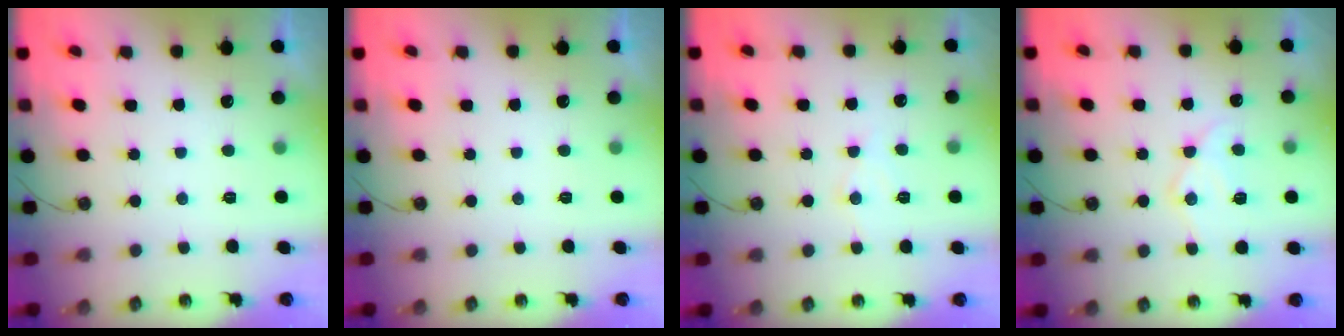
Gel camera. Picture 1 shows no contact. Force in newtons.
{"total": 0.0}
{"total": 5.9, "press": 5.8, "slide": 0.6}
{"total": 12.6, "press": 12.5, "slide": 1.0}